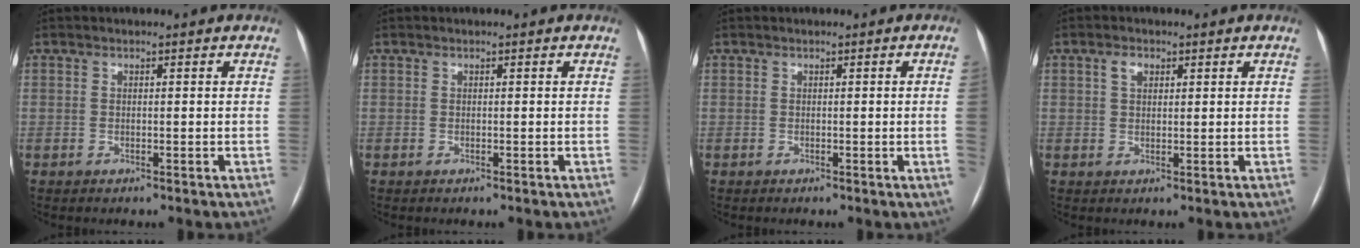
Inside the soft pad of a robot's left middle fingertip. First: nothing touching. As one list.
[{"total": 0.0}, {"total": 2.0, "force": [-0.2, -0.8, 1.8], "torque": [-0.022, -0.001, -0.002]}, {"total": 2.2, "force": [1.0, 1.3, 1.4], "torque": [-0.028, 0.009, 0.020]}]